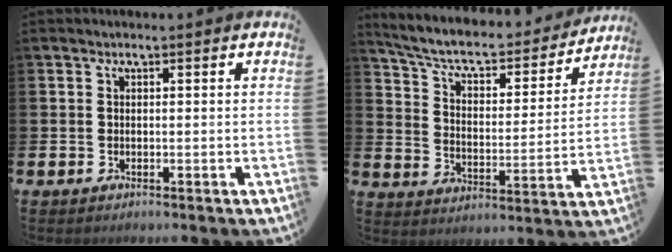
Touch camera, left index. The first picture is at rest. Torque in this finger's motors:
{"motor_torque": [1.07, -1.07, 0.40, 0.09]}